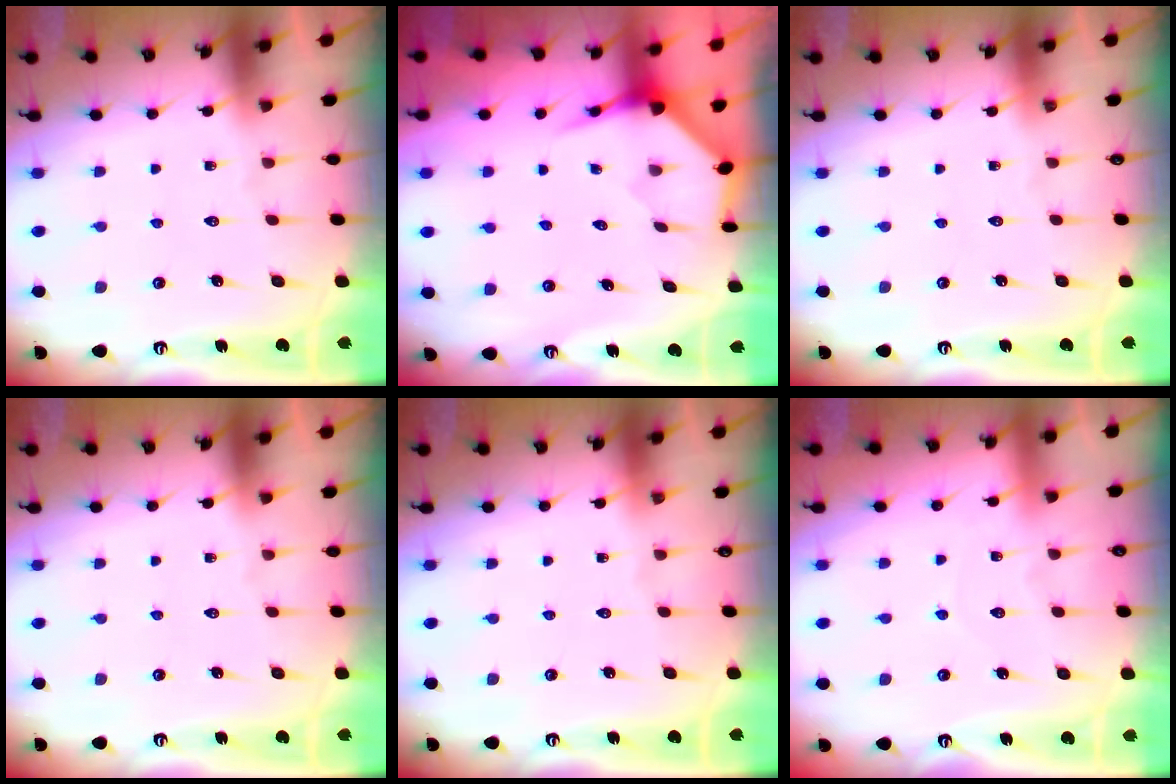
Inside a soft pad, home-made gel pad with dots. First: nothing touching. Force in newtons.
{"total": 3.9, "press": 3.9, "slide": 0.5}
{"total": 0.0}
{"total": 0.0}
{"total": 0.0}
{"total": 3.5, "press": 3.5, "slide": 0.3}